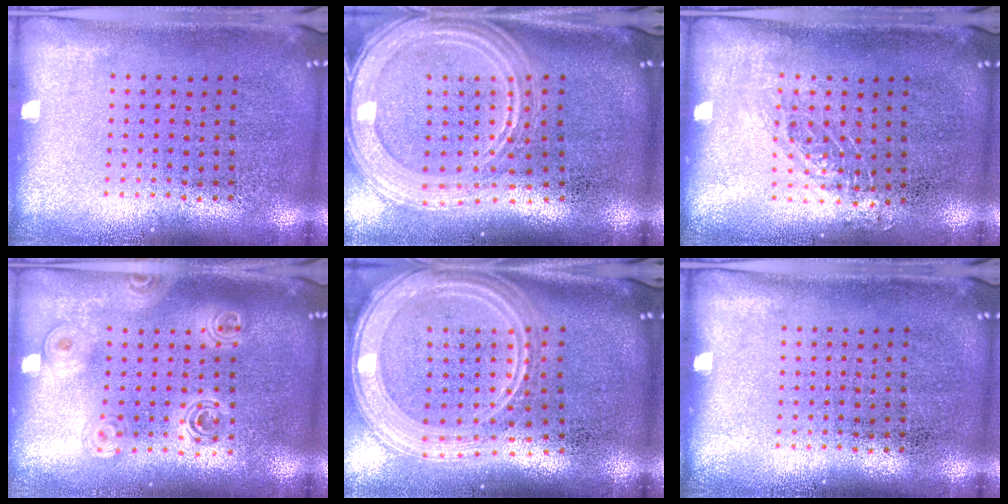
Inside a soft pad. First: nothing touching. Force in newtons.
{"total": 3.0, "press": 2.5, "slide": 1.6}
{"total": 0.9, "press": 0.8, "slide": 0.2}
{"total": 1.7, "press": 1.4, "slide": 0.8}
{"total": 3.2, "press": 2.6, "slide": 1.9}
{"total": 0.0}